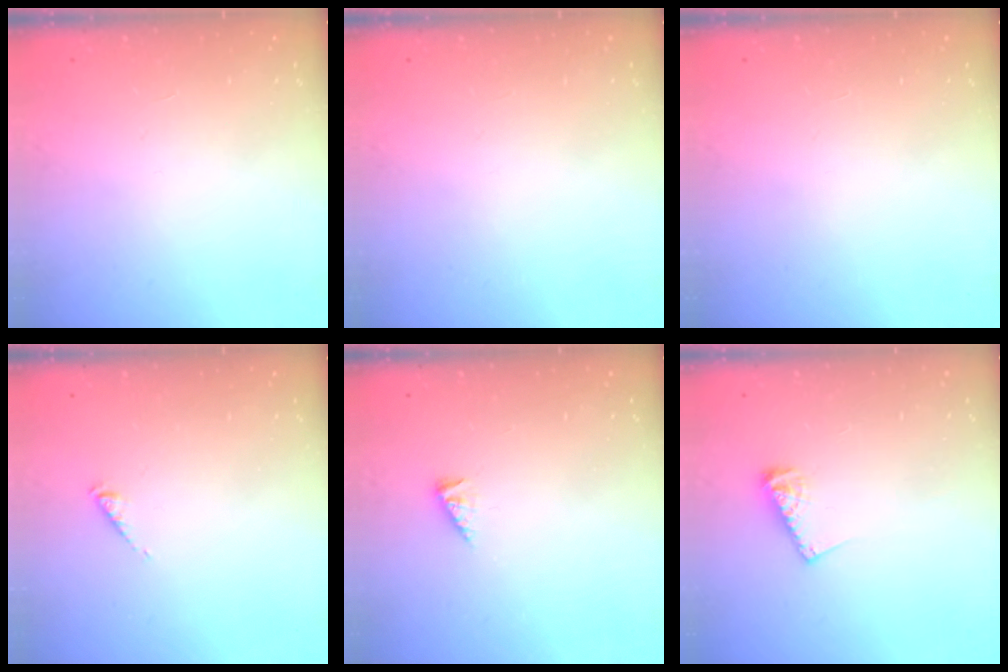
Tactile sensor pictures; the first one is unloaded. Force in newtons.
{"total": 0.0}
{"total": 0.0}
{"total": 0.7, "press": 0.7, "slide": 0.0}
{"total": 1.7, "press": 1.7, "slide": 0.3}
{"total": 7.3, "press": 7.3, "slide": 0.4}